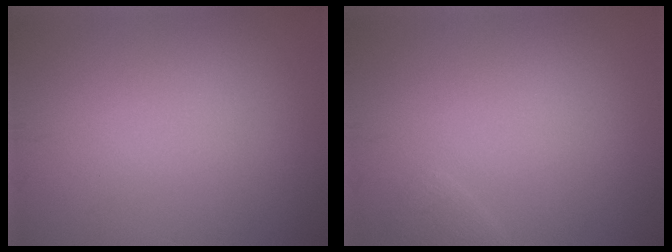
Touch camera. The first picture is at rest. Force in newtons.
{"total": 0.7, "press": 0.7, "slide": 0.1}